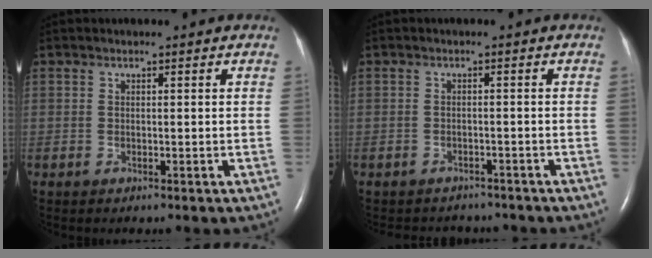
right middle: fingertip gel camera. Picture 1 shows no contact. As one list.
[{"total": 5.2, "force": [-4.9, 2.0, 0.3], "torque": [-0.006, 0.001, -0.057]}]